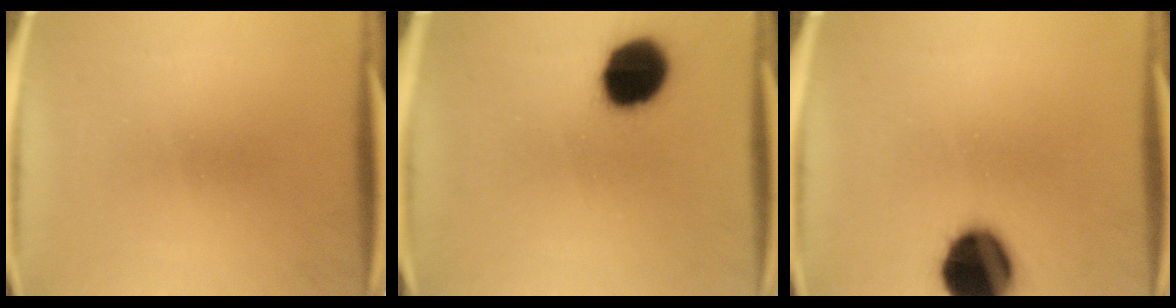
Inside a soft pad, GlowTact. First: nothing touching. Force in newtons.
{"total": 14.3}
{"total": 18.1}